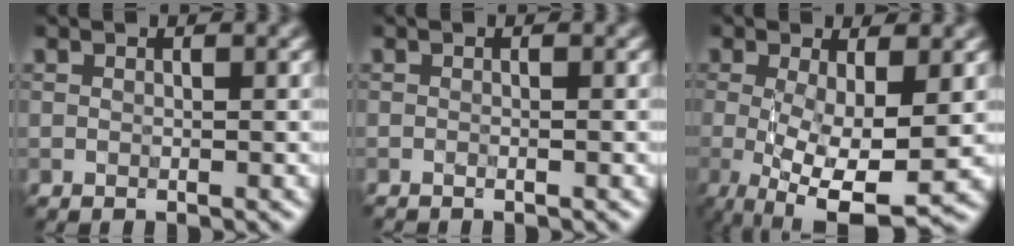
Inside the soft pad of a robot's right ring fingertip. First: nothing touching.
{"total": 0.7, "force": [-0.4, 0.4, 0.4], "torque": [0.004, -0.008, -0.009]}
{"total": 8.8, "force": [-1.8, 2.6, 8.2], "torque": [-0.136, -0.012, -0.020]}